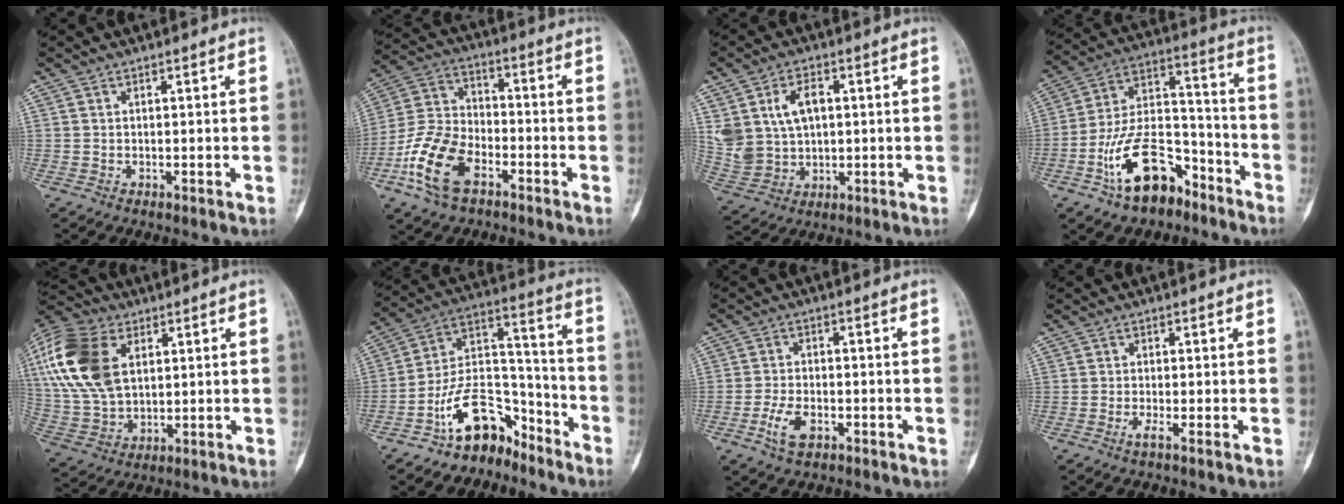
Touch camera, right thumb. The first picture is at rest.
{"total": 14.0, "force": [-6.7, 8.2, 9.2], "torque": [-0.188, 0.032, -0.134]}
{"total": 11.1, "force": [2.8, 7.7, 7.6], "torque": [-0.133, -0.001, 0.067]}
{"total": 17.2, "force": [-9.6, 9.4, 10.7], "torque": [-0.167, 0.089, -0.167]}
{"total": 21.0, "force": [6.4, 13.4, 14.9], "torque": [-0.325, 0.000, 0.121]}
{"total": 13.9, "force": [-9.6, 8.0, 6.2], "torque": [-0.081, 0.120, -0.174]}
{"total": 5.4, "force": [-2.4, 2.9, 3.9], "torque": [-0.079, 0.009, -0.045]}
{"total": 1.4, "force": [-0.6, -0.2, 1.2], "torque": [-0.034, -0.005, -0.018]}